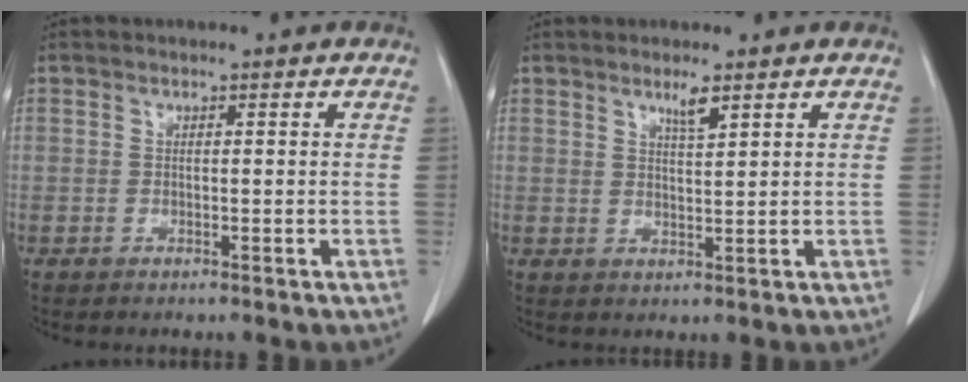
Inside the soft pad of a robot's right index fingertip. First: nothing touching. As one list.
[{"total": 2.4, "force": [1.7, 0.1, 1.7], "torque": [-0.034, -0.004, 0.031]}]